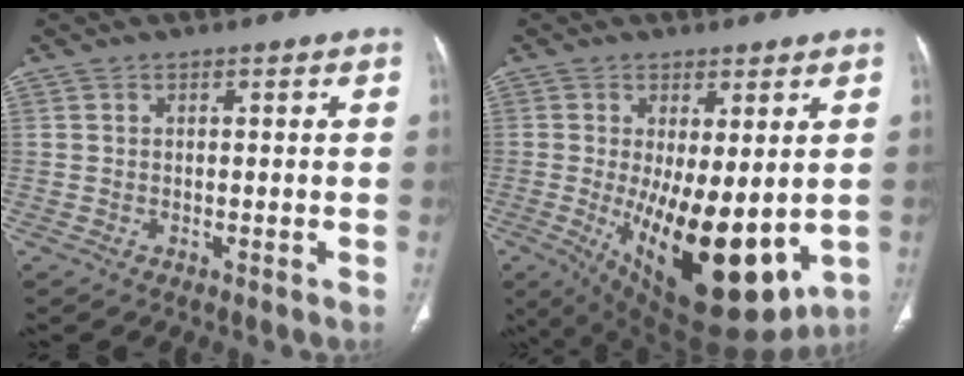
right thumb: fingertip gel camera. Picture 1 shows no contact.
{"total": 19.2, "force": [-2.8, 7.9, 17.2], "torque": [-0.259, -0.037, -0.012]}